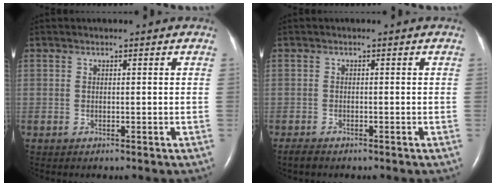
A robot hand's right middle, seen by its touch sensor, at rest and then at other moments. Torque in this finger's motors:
{"motor_torque": [0.22, -0.17, -0.03, 0.00]}